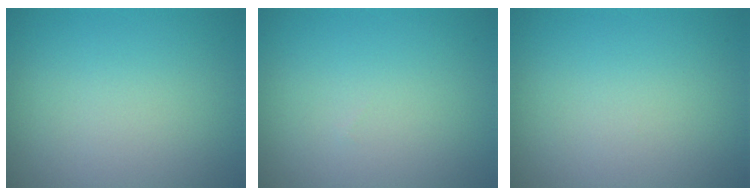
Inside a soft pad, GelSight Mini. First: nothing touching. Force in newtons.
{"total": 0.0}
{"total": 0.0}